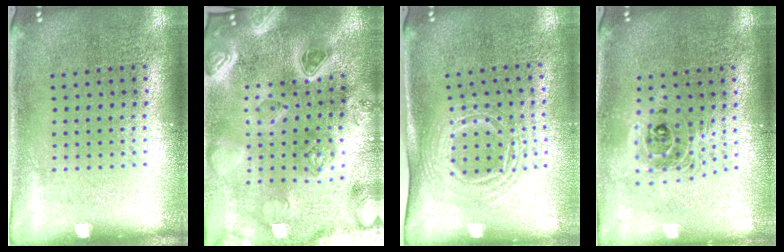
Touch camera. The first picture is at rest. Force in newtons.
{"total": 4.6, "press": 4.0, "slide": 2.2}
{"total": 1.6, "press": 1.2, "slide": 1.0}
{"total": 1.8, "press": 1.4, "slide": 1.1}